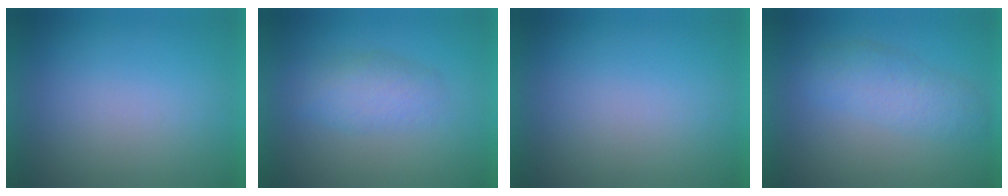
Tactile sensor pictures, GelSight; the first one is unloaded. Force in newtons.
{"total": 3.9}
{"total": 3.0}
{"total": 3.6}